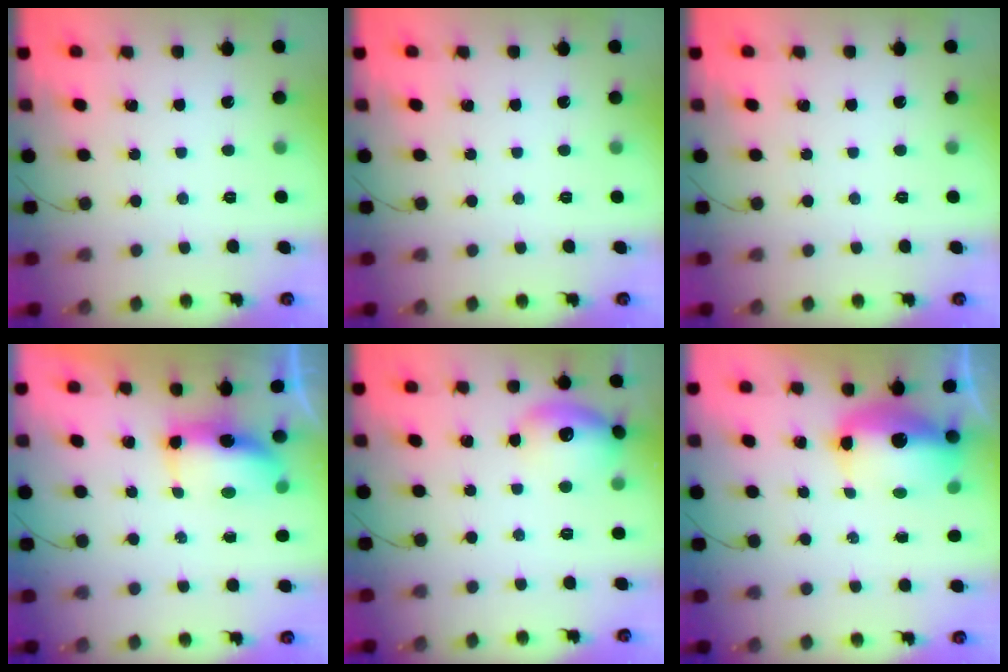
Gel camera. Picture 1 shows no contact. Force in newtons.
{"total": 0.0}
{"total": 0.0}
{"total": 7.7, "press": 7.4, "slide": 2.0}
{"total": 14.1, "press": 14.1, "slide": 1.1}
{"total": 12.4, "press": 12.1, "slide": 2.7}